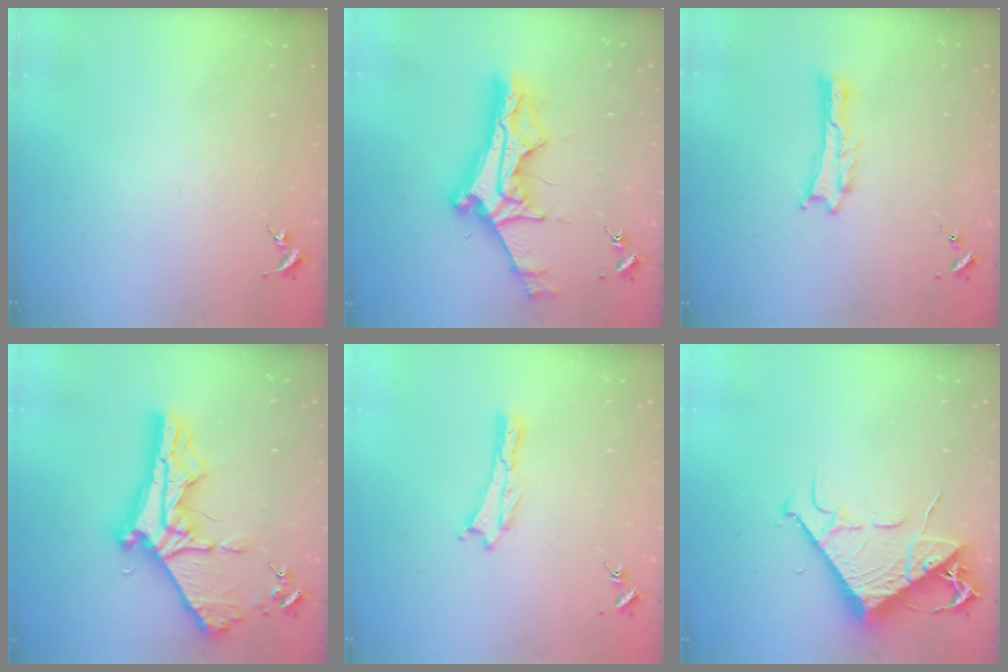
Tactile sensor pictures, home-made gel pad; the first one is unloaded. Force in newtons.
{"total": 12.3, "press": 12.3, "slide": 1.1}
{"total": 0.0}
{"total": 10.0, "press": 9.9, "slide": 1.3}
{"total": 0.0}
{"total": 9.2, "press": 9.1, "slide": 1.2}